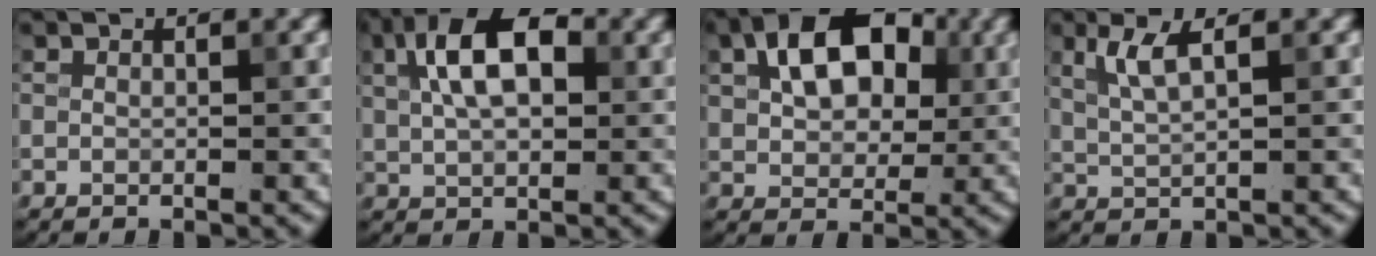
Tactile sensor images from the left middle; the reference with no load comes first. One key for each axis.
{"total": 8.1, "fx": 2.3, "fy": 4.4, "fz": 6.4, "tx": -0.111, "ty": 0.025, "tz": 0.024}
{"total": 8.9, "fx": 2.8, "fy": 5.7, "fz": 6.2, "tx": -0.108, "ty": 0.019, "tz": 0.032}
{"total": 2.9, "fx": 1.3, "fy": 0.7, "fz": 2.5, "tx": -0.052, "ty": 0.000, "tz": 0.029}